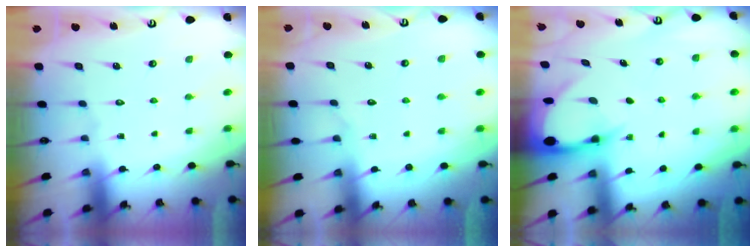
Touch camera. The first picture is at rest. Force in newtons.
{"total": 2.6, "press": 2.6, "slide": 0.4}
{"total": 3.7, "press": 3.6, "slide": 0.6}